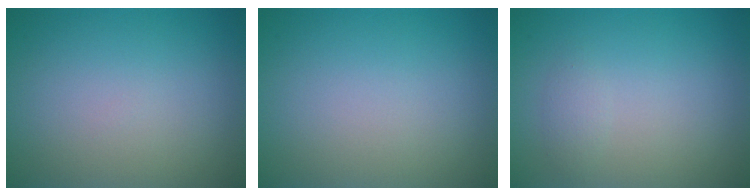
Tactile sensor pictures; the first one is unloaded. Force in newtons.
{"total": 0.0}
{"total": 0.9, "press": 0.9, "slide": 0.0}